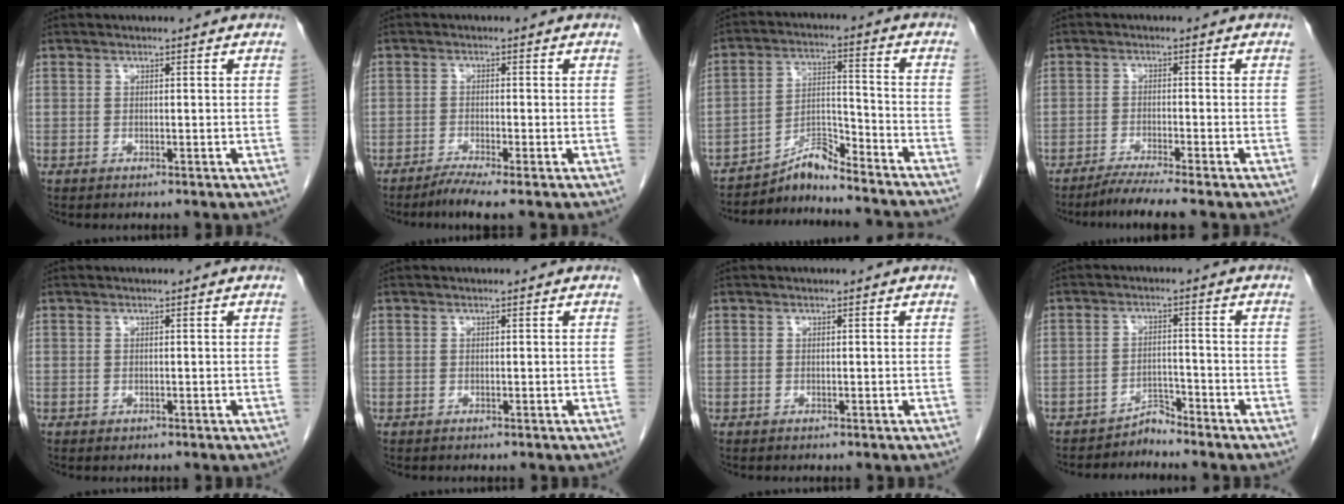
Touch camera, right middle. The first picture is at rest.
{"total": 3.3, "force": [-2.4, -0.4, 2.1], "torque": [-0.043, -0.009, -0.049]}
{"total": 8.5, "force": [-8.3, -0.1, 1.7], "torque": [-0.024, 0.025, -0.141]}
{"total": 4.5, "force": [-3.8, -1.1, 2.2], "torque": [-0.037, -0.015, -0.069]}
{"total": 0.0}
{"total": 0.0}
{"total": 0.0}
{"total": 2.5, "force": [-2.5, 0.2, -0.4], "torque": [0.017, -0.006, -0.041]}